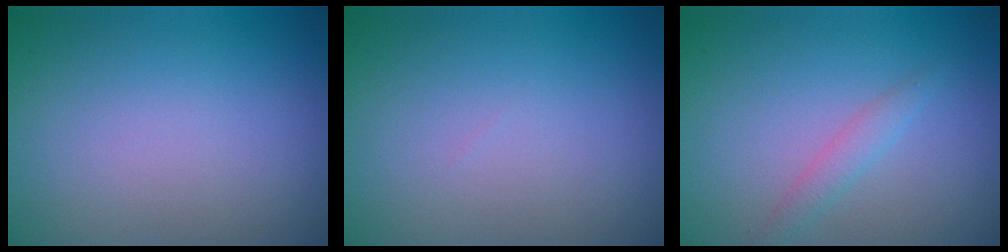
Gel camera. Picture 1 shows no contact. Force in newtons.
{"total": 0.0}
{"total": 1.4, "press": 1.4, "slide": 0.0}